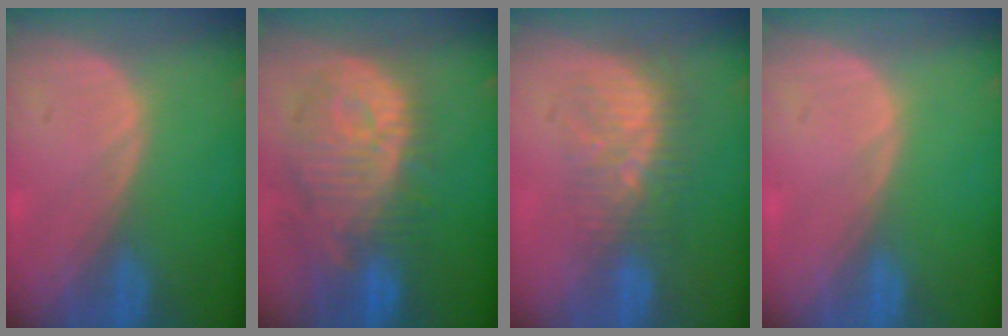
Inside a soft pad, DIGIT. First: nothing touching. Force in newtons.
{"total": 12.3, "press": 11.1, "slide": 5.2}
{"total": 8.0, "press": 7.0, "slide": 3.8}
{"total": 0.0}